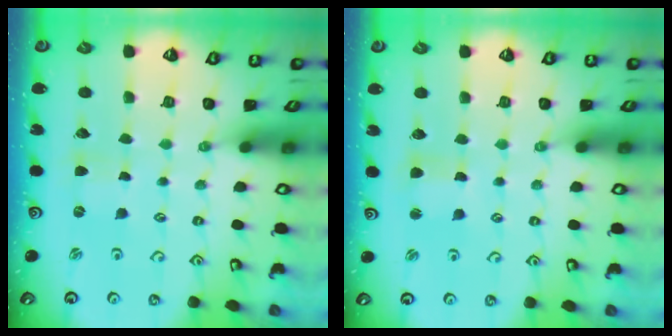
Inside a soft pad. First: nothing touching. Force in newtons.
{"total": 2.4, "press": 2.4, "slide": 0.3}